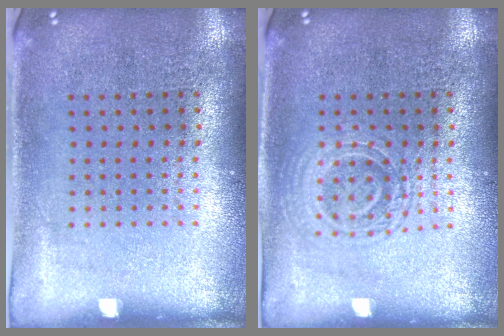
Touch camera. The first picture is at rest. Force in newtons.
{"total": 1.4, "press": 1.3, "slide": 0.3}